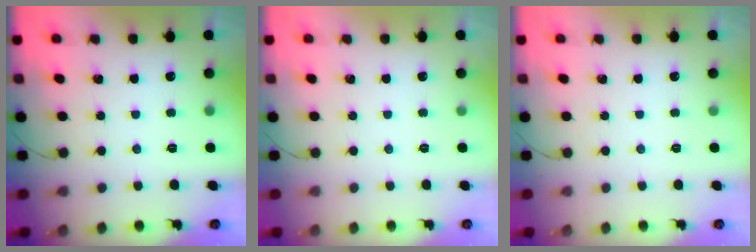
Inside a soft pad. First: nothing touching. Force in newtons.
{"total": 0.0}
{"total": 0.0}